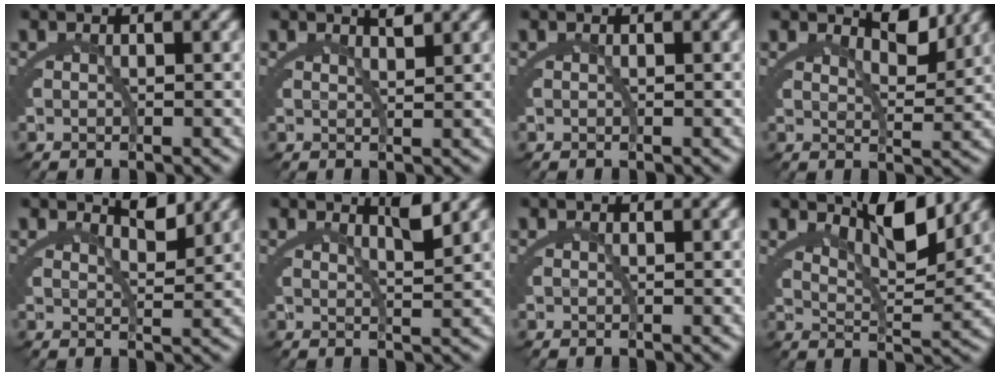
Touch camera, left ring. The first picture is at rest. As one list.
[{"total": 1.1, "force": [0.7, -0.7, 0.4], "torque": [-0.005, -0.008, 0.022]}, {"total": 0.0}, {"total": 2.8, "force": [2.4, 0.5, 1.5], "torque": [-0.022, -0.011, 0.049]}, {"total": 2.0, "force": [1.7, -0.3, 1.0], "torque": [-0.013, -0.009, 0.039]}, {"total": 1.9, "force": [1.1, -1.2, 0.9], "torque": [-0.012, -0.007, 0.029]}, {"total": 0.0}, {"total": 4.7, "force": [4.1, -0.8, 2.2], "torque": [-0.037, -0.005, 0.079]}]